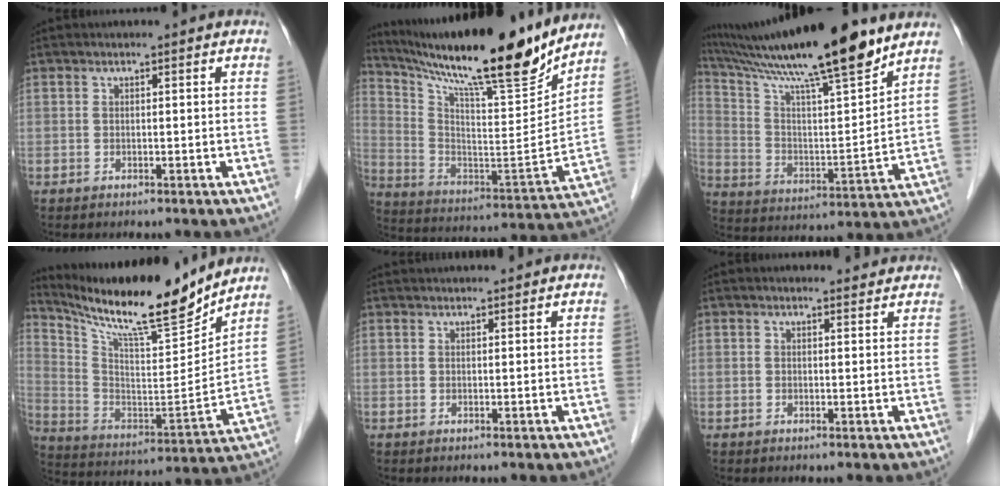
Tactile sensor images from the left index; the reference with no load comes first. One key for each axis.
{"total": 24.9, "fx": 21.2, "fy": 1.6, "fz": 13.1, "tx": -0.238, "ty": -0.048, "tz": 0.335}
{"total": 21.9, "fx": 17.9, "fy": 0.5, "fz": 12.7, "tx": -0.219, "ty": 0.008, "tz": 0.300}
{"total": 19.7, "fx": 17.2, "fy": 1.6, "fz": 9.4, "tx": -0.180, "ty": -0.026, "tz": 0.286}
{"total": 3.4, "fx": 3.3, "fy": 0.4, "fz": 0.8, "tx": -0.009, "ty": 0.030, "tz": 0.048}
{"total": 2.2, "fx": 2.1, "fy": 0.5, "fz": -0.1, "tx": -0.006, "ty": 0.000, "tz": 0.021}